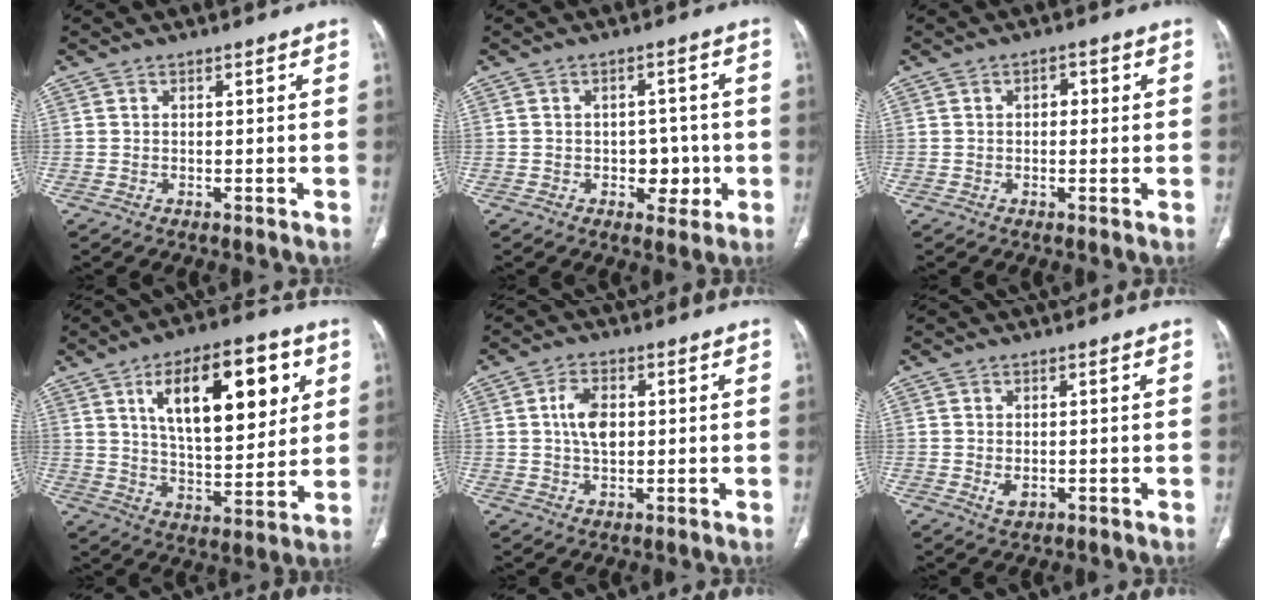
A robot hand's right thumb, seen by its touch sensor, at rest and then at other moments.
{"total": 5.6, "force": [-1.3, 4.0, 3.7], "torque": [-0.015, 0.010, -0.014]}
{"total": 2.3, "force": [0.4, 1.5, 1.7], "torque": [-0.016, 0.008, 0.002]}
{"total": 21.5, "force": [7.8, 9.8, 17.5], "torque": [-0.224, -0.023, 0.126]}
{"total": 6.1, "force": [1.0, 3.7, 4.8], "torque": [-0.082, 0.001, 0.016]}
{"total": 2.4, "force": [-0.3, 1.5, 1.8], "torque": [-0.028, -0.002, 0.001]}